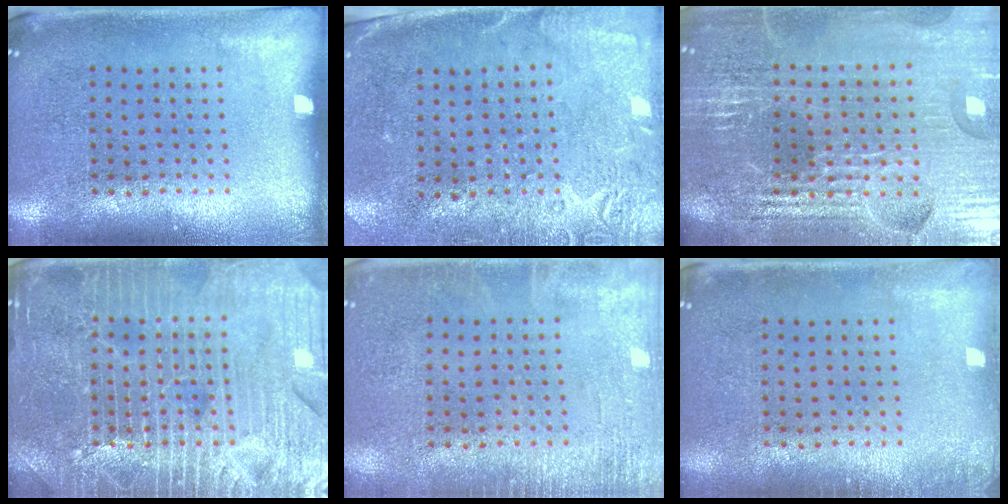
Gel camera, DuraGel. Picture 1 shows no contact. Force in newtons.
{"total": 2.7, "press": 2.3, "slide": 1.5}
{"total": 5.2, "press": 4.8, "slide": 2.0}
{"total": 7.1, "press": 7.1, "slide": 0.8}
{"total": 1.7, "press": 1.7, "slide": 0.3}
{"total": 0.7, "press": 0.6, "slide": 0.2}